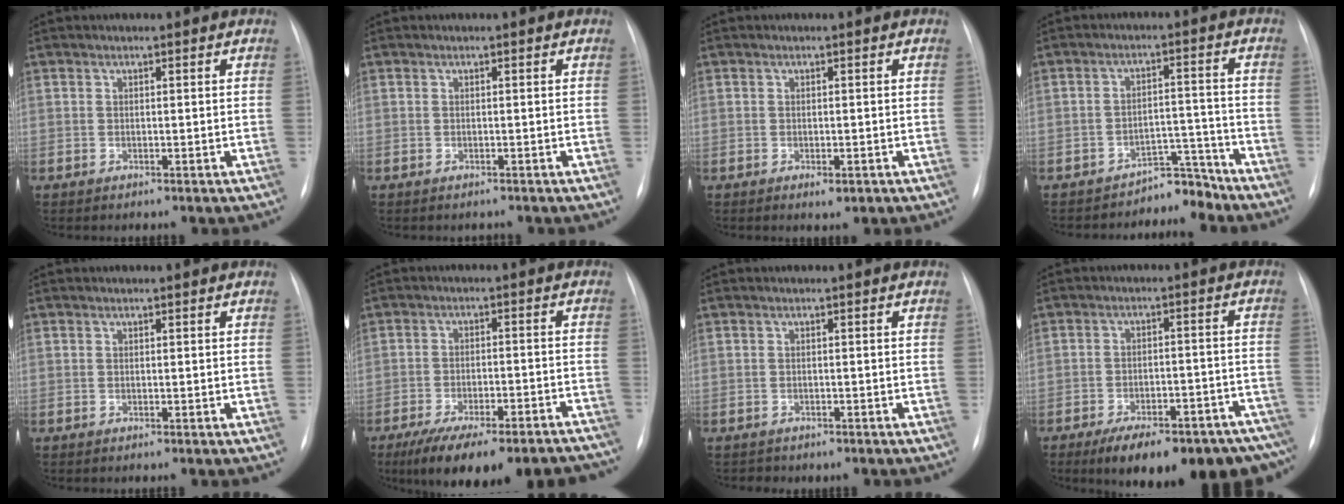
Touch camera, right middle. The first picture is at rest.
{"total": 0.7, "force": [-0.6, 0.4, 0.1], "torque": [-0.007, 0.000, -0.007]}
{"total": 1.5, "force": [-0.7, 0.6, 1.1], "torque": [-0.016, -0.002, -0.006]}
{"total": 4.8, "force": [-4.6, 1.3, -0.4], "torque": [0.016, 0.034, -0.067]}
{"total": 0.0}
{"total": 20.0, "force": [-16.5, 5.4, 10.0], "torque": [-0.124, 0.007, -0.224]}
{"total": 1.7, "force": [-1.4, 1.1, 0.1], "torque": [-0.009, 0.001, -0.014]}
{"total": 20.1, "force": [-15.0, 6.2, 12.0], "torque": [-0.117, 0.019, -0.195]}